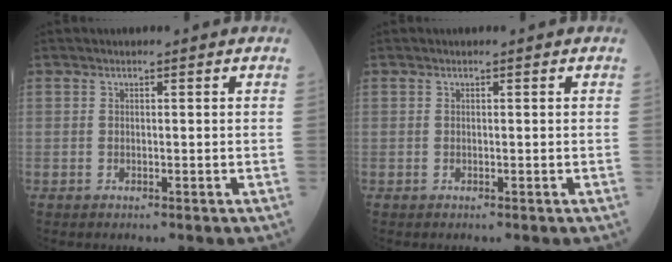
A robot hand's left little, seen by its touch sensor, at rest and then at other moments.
{"total": 0.0}